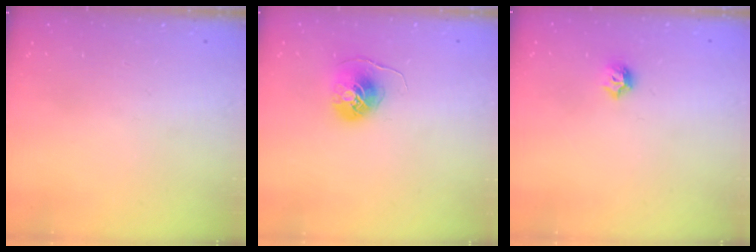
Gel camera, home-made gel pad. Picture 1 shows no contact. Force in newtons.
{"total": 7.5, "press": 7.5, "slide": 0.1}
{"total": 5.6, "press": 5.6, "slide": 0.8}